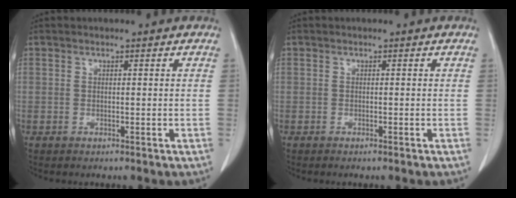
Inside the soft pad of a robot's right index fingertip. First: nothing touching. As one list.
[{"total": 0.6, "force": [-0.5, 0.0, 0.3], "torque": [-0.007, -0.002, -0.007]}]